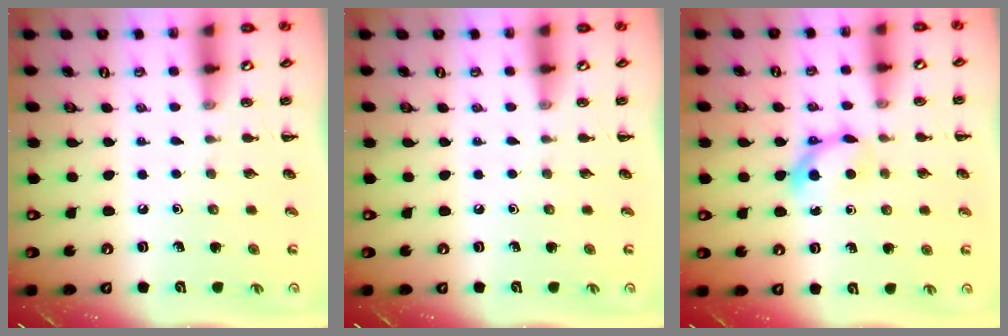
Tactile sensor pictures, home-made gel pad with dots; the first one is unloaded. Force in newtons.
{"total": 0.0}
{"total": 5.8, "press": 5.6, "slide": 1.6}